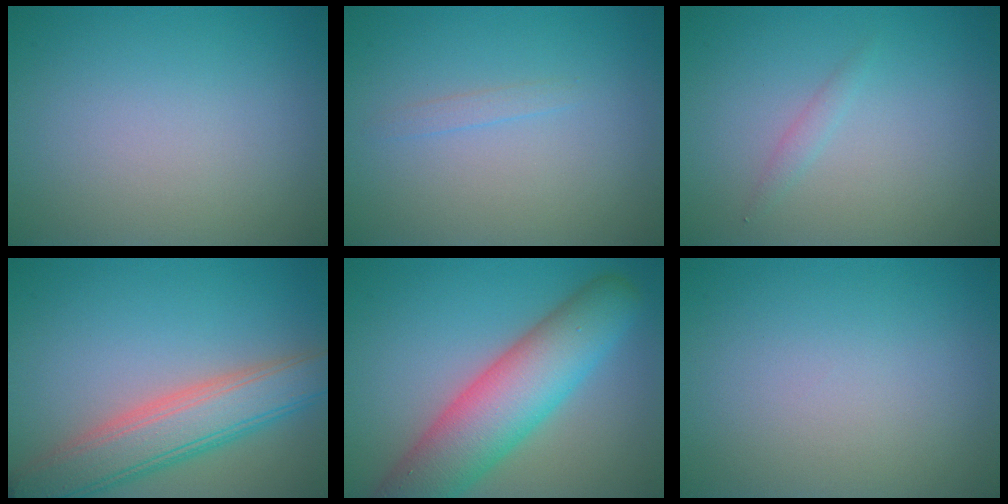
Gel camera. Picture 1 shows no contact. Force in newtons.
{"total": 0.7, "press": 0.7, "slide": 0.1}
{"total": 0.8, "press": 0.8, "slide": 0.1}
{"total": 6.6, "press": 6.6, "slide": 0.4}
{"total": 9.3, "press": 9.3, "slide": 0.5}
{"total": 0.0}